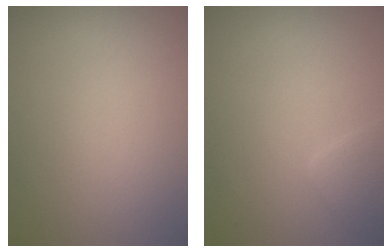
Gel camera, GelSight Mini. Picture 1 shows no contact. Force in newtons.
{"total": 1.6, "press": 1.6, "slide": 0.1}